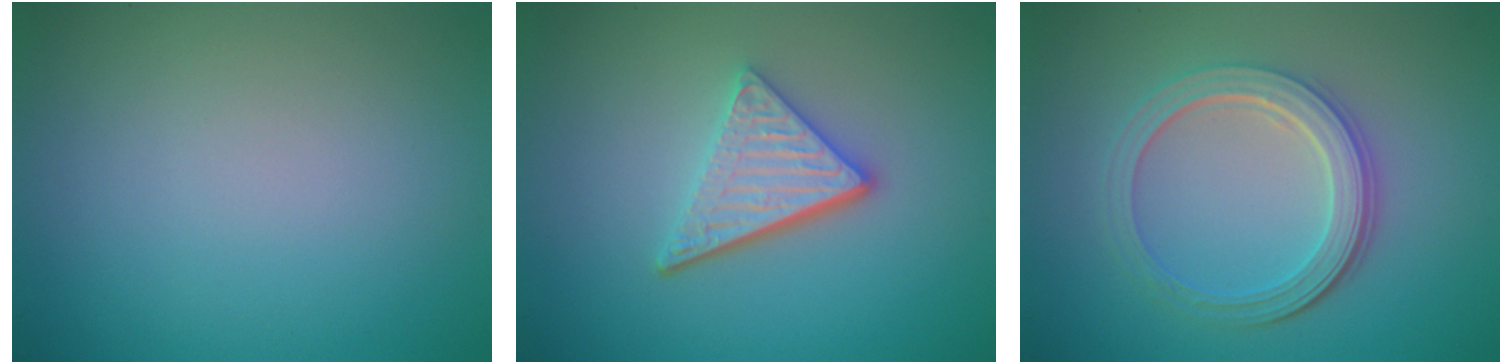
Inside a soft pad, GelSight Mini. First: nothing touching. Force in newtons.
{"total": 4.2, "press": 3.2, "slide": 2.7}
{"total": 4.7, "press": 3.6, "slide": 2.9}